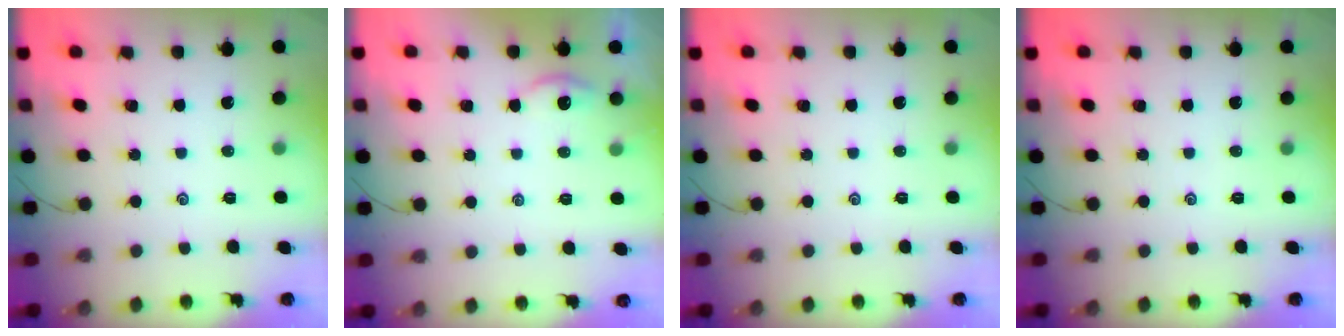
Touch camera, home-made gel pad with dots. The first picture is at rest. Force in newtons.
{"total": 1.9, "press": 1.9, "slide": 0.2}
{"total": 0.0}
{"total": 0.0}